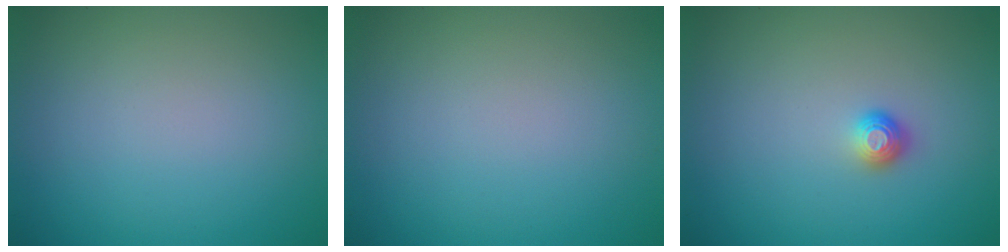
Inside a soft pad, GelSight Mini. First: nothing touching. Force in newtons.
{"total": 0.0}
{"total": 1.0, "press": 0.9, "slide": 0.4}